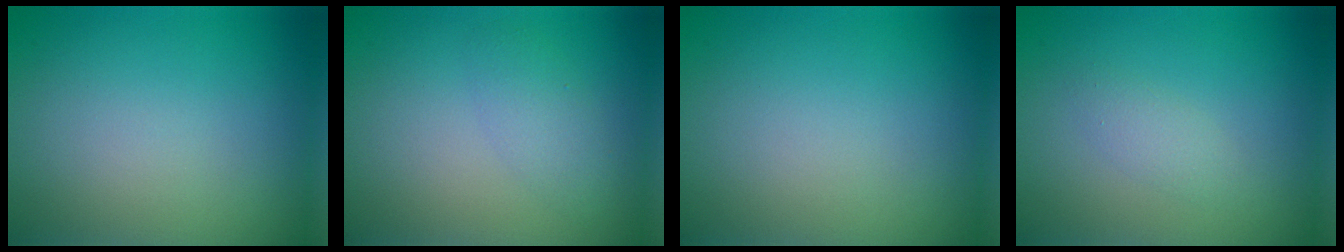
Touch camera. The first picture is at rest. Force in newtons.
{"total": 2.1, "press": 2.1, "slide": 0.1}
{"total": 0.0}
{"total": 1.3, "press": 1.2, "slide": 0.1}